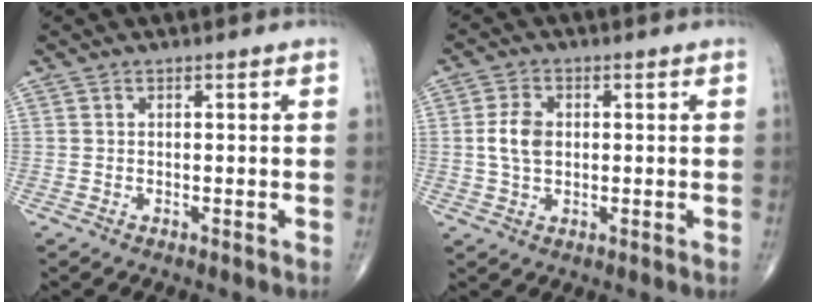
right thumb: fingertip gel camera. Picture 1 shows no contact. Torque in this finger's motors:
{"motor_torque": [-0.32, 0.28, 0.46, -0.14, 0.17]}